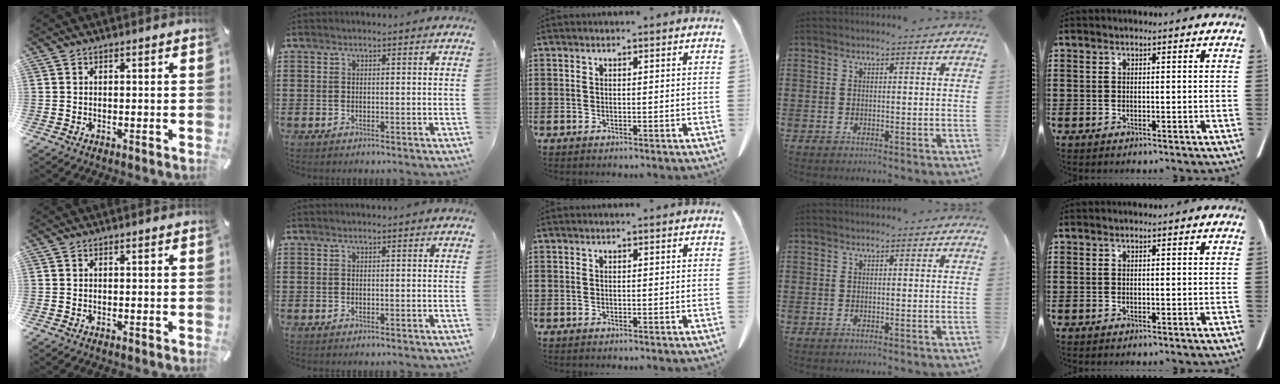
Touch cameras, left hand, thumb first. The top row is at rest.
{}